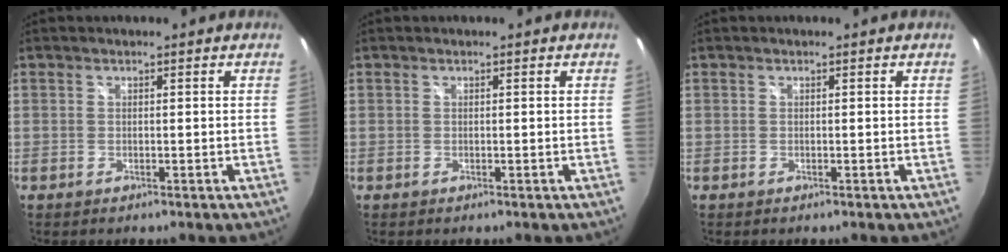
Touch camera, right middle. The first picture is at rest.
{"total": 0.0}
{"total": 0.0}